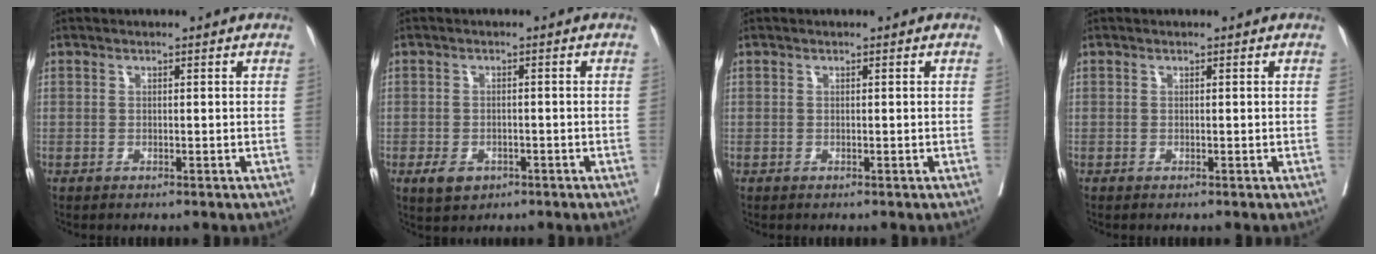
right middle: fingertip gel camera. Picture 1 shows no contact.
{"total": 3.5, "force": [-2.0, 2.3, 1.8], "torque": [-0.036, -0.003, -0.023]}
{"total": 0.0}
{"total": 0.0}